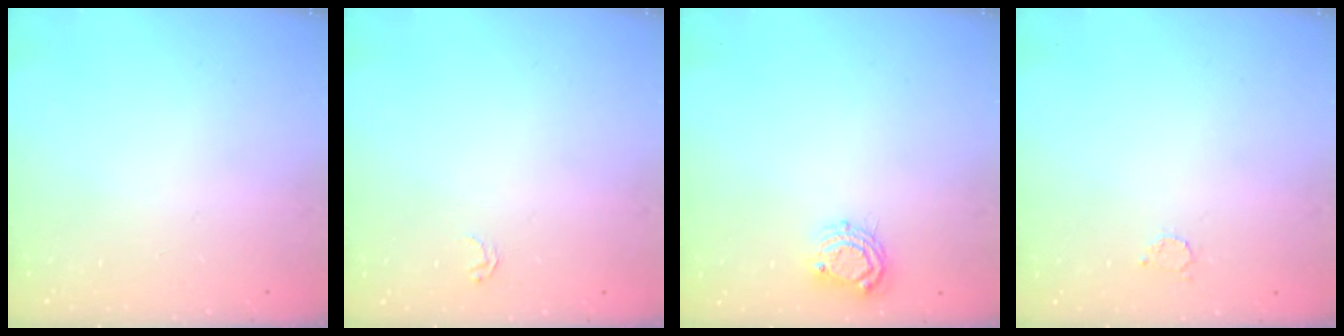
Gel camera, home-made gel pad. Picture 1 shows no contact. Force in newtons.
{"total": 1.8, "press": 1.8, "slide": 0.0}
{"total": 7.6, "press": 7.6, "slide": 0.6}
{"total": 1.7, "press": 1.7, "slide": 0.3}